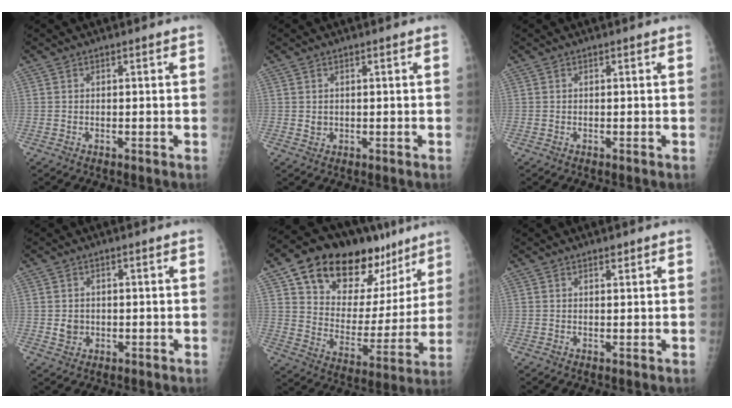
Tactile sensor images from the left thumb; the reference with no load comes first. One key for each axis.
{"total": 1.2, "fx": 0.2, "fy": 1.1, "fz": 0.5, "tx": -0.003, "ty": -0.001, "tz": 0.007}
{"total": 0.0}
{"total": 2.4, "fx": -0.1, "fy": 2.2, "fz": 1.0, "tx": -0.005, "ty": 0.002, "tz": 0.004}
{"total": 25.6, "fx": 15.9, "fy": 13.8, "fz": 14.6, "tx": -0.176, "ty": -0.040, "tz": 0.252}
{"total": 1.0, "fx": 0.8, "fy": 0.4, "fz": 0.5, "tx": -0.002, "ty": -0.005, "tz": 0.011}